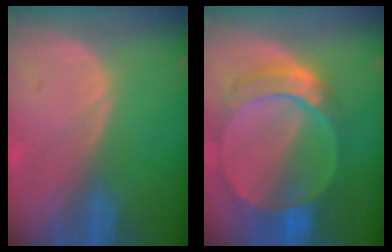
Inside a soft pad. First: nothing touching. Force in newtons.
{"total": 9.7, "press": 8.4, "slide": 4.9}